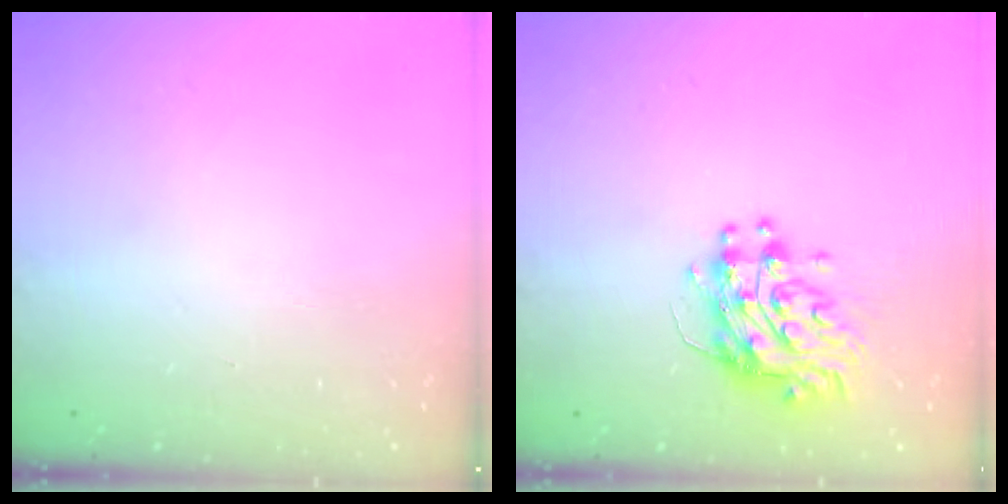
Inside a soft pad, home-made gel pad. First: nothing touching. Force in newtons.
{"total": 10.4, "press": 10.4, "slide": 1.0}